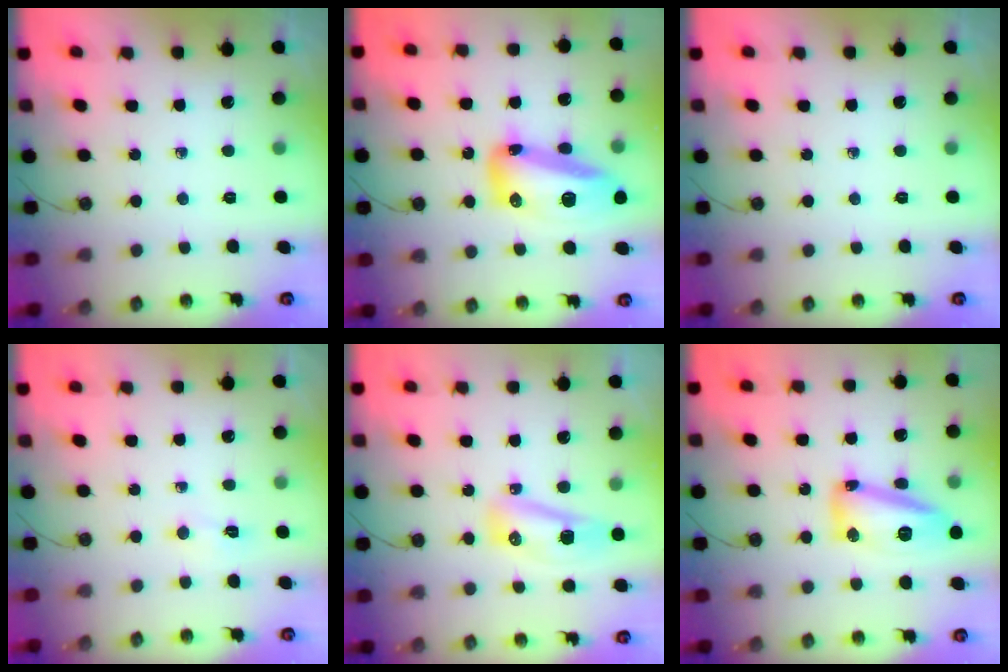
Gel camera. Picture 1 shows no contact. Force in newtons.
{"total": 16.0, "press": 15.9, "slide": 1.3}
{"total": 0.0}
{"total": 2.8, "press": 2.7, "slide": 0.5}
{"total": 26.1, "press": 13.3, "slide": 22.5}
{"total": 14.8, "press": 14.8, "slide": 0.9}